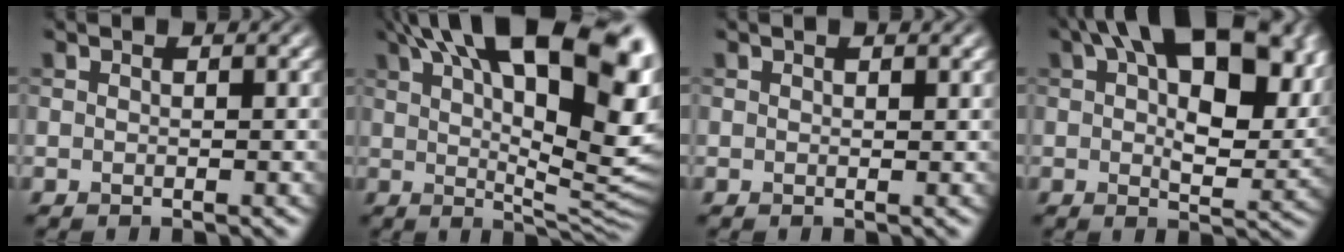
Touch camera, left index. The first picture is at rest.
{"total": 19.5, "force": [8.3, 7.4, 16.0], "torque": [-0.217, 0.044, 0.128]}
{"total": 0.7, "force": [0.5, 0.2, 0.5], "torque": [-0.006, 0.002, 0.009]}
{"total": 16.4, "force": [6.3, 8.2, 12.8], "torque": [-0.170, 0.016, 0.094]}